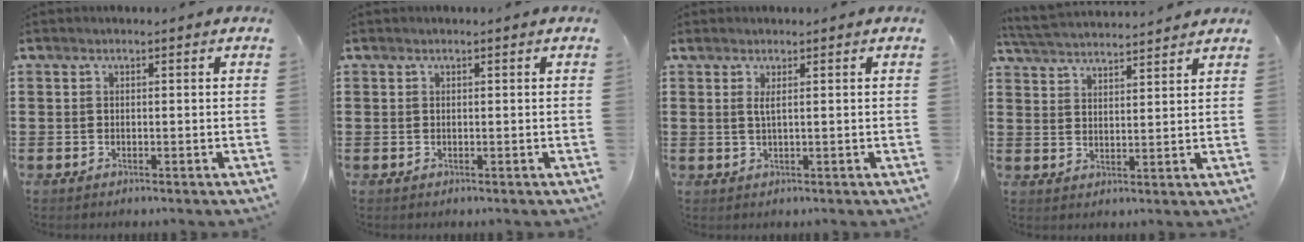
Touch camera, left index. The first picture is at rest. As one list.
[{"total": 0.0}, {"total": 1.5, "force": [0.5, 0.0, 1.4], "torque": [-0.036, -0.004, 0.006]}, {"total": 4.3, "force": [4.2, -0.1, 0.7], "torque": [-0.029, -0.021, 0.074]}]